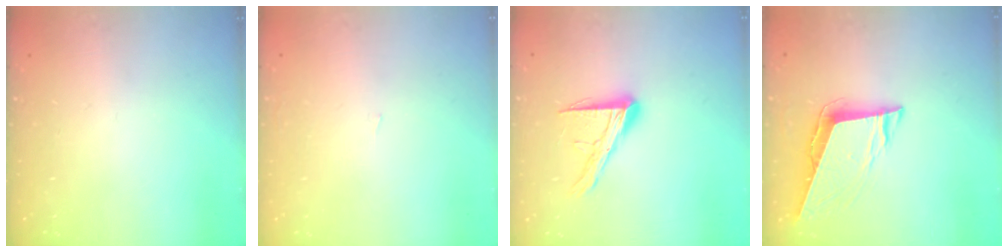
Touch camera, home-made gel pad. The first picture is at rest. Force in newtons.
{"total": 0.9, "press": 0.9, "slide": 0.0}
{"total": 12.0, "press": 12.0, "slide": 0.9}
{"total": 9.1, "press": 8.5, "slide": 3.1}